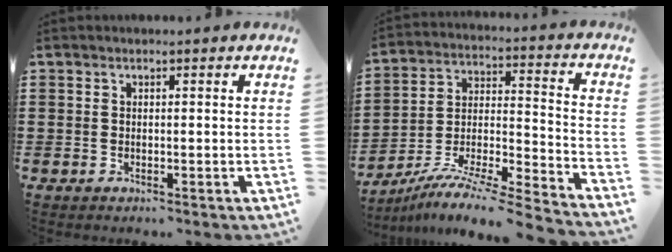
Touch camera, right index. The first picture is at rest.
{"total": 8.2, "force": [-7.3, -0.3, 3.6], "torque": [-0.054, 0.002, -0.149]}